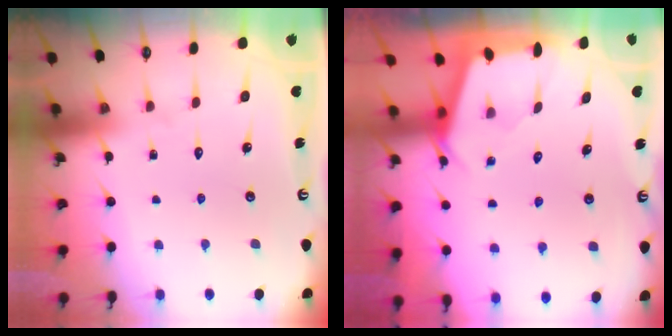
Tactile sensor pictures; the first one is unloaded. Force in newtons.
{"total": 2.4, "press": 2.4, "slide": 0.3}